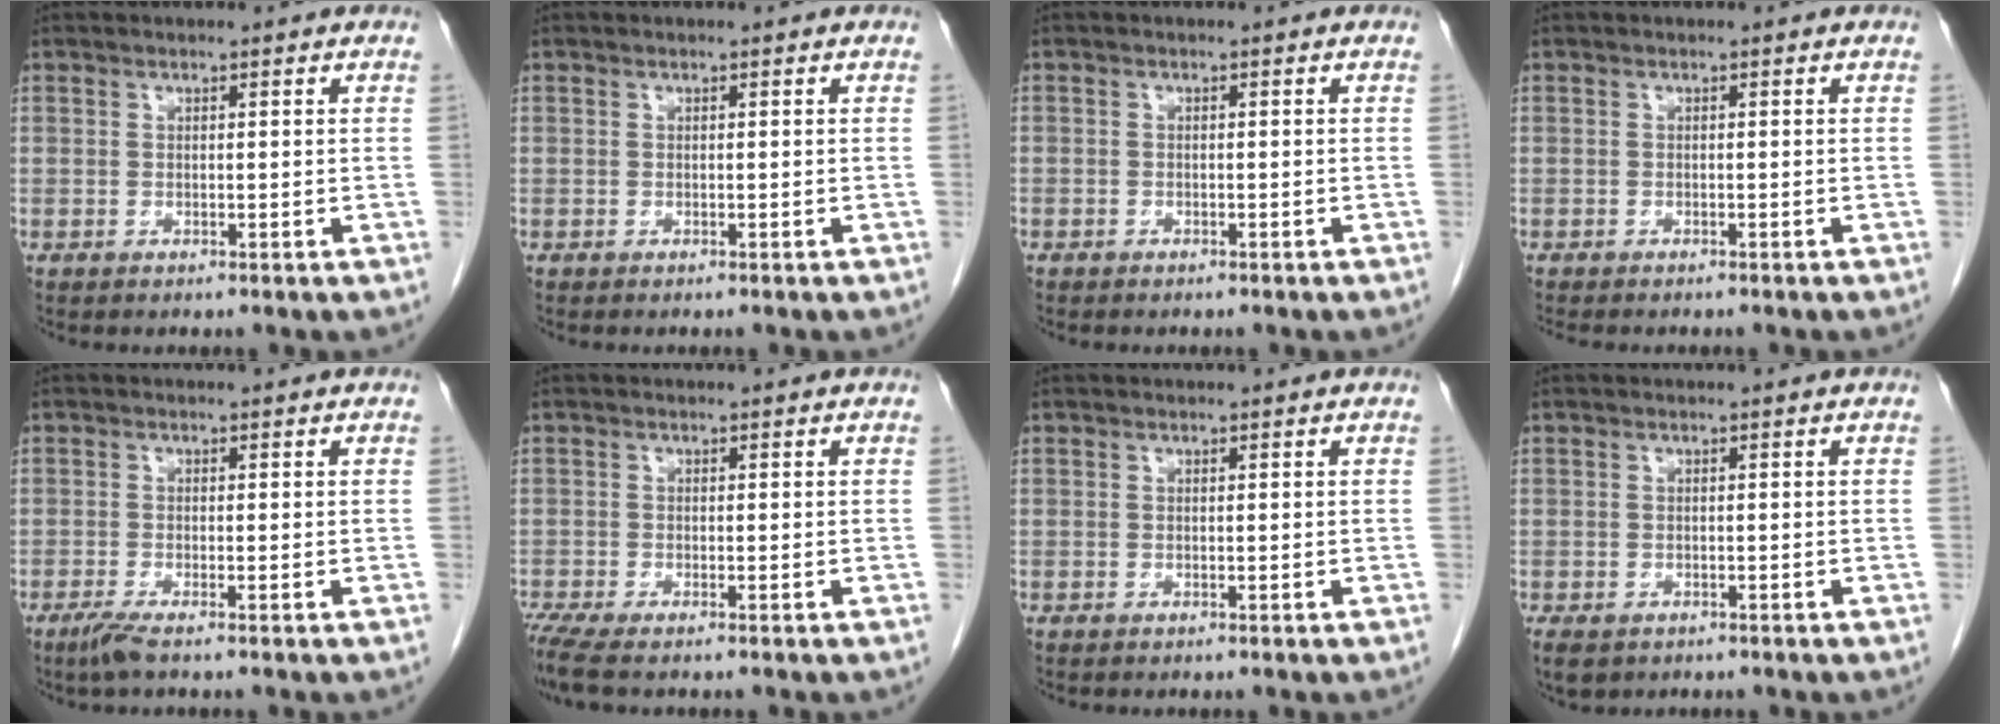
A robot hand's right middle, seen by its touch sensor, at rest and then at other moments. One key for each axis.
{"total": 0.0}
{"total": 0.8, "fx": -0.6, "fy": 0.5, "fz": 0.1, "tx": -0.004, "ty": 0.002, "tz": -0.008}
{"total": 4.3, "fx": -3.8, "fy": 1.0, "fz": 1.9, "tx": -0.021, "ty": -0.007, "tz": -0.048}
{"total": 2.2, "fx": -1.5, "fy": 0.0, "fz": 1.5, "tx": -0.038, "ty": -0.007, "tz": -0.034}
{"total": 3.5, "fx": -2.8, "fy": 0.2, "fz": 2.1, "tx": -0.040, "ty": -0.010, "tz": -0.054}
{"total": 0.0}
{"total": 4.5, "fx": -2.8, "fy": 3.0, "fz": 1.9, "tx": -0.035, "ty": -0.006, "tz": -0.039}